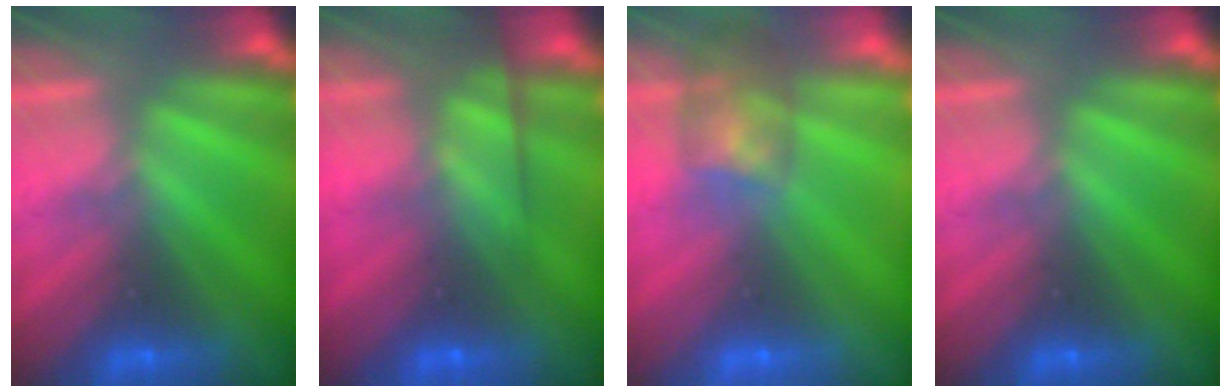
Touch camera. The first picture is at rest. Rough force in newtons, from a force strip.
{"total": 7.5}
{"total": 7.2}
{"total": 0.0}